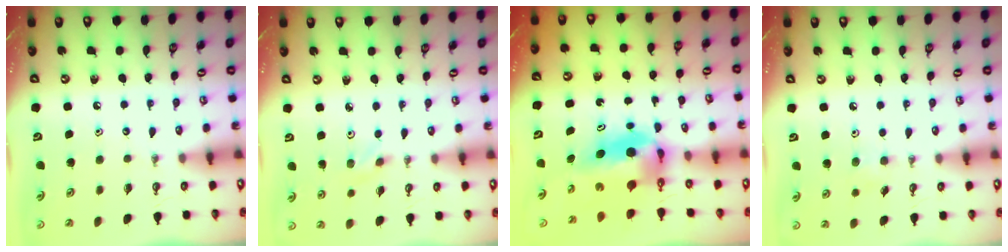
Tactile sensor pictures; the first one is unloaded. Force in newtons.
{"total": 2.9, "press": 2.6, "slide": 1.4}
{"total": 7.3, "press": 6.7, "slide": 2.8}
{"total": 5.7, "press": 5.5, "slide": 1.5}